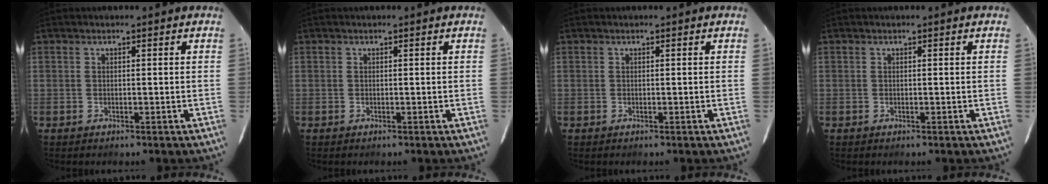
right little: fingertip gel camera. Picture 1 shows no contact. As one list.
[{"total": 0.0}, {"total": 0.0}, {"total": 0.0}]